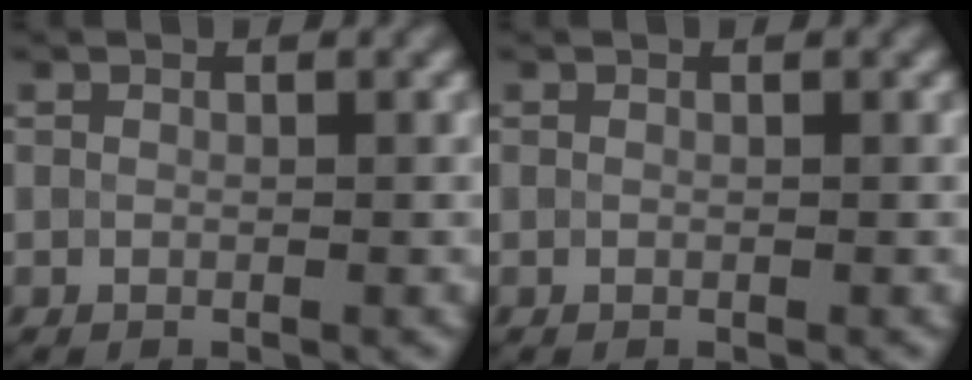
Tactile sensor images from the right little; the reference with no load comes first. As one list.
[{"total": 0.0}]